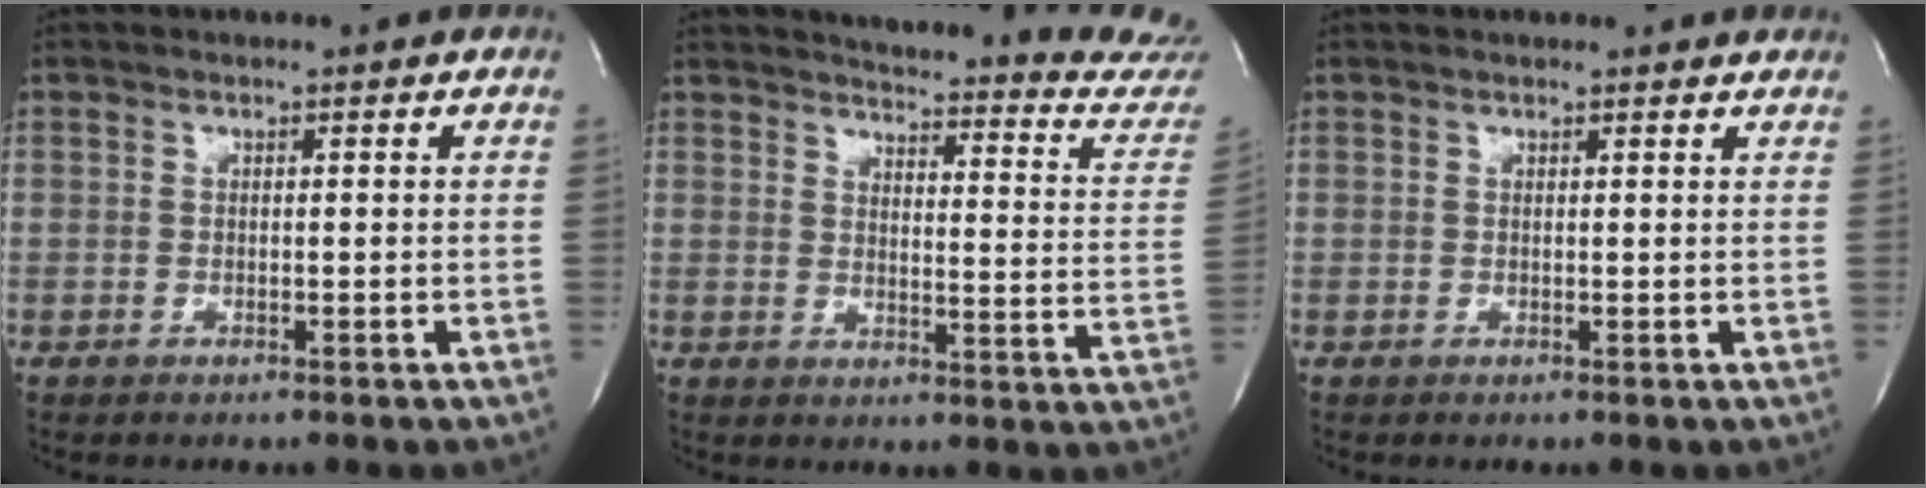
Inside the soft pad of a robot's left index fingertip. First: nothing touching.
{"total": 23.3, "force": [22.6, 1.2, 5.5], "torque": [-0.062, -0.143, 0.240]}
{"total": 3.8, "force": [3.6, 0.9, 0.9], "torque": [-0.011, 0.011, 0.029]}